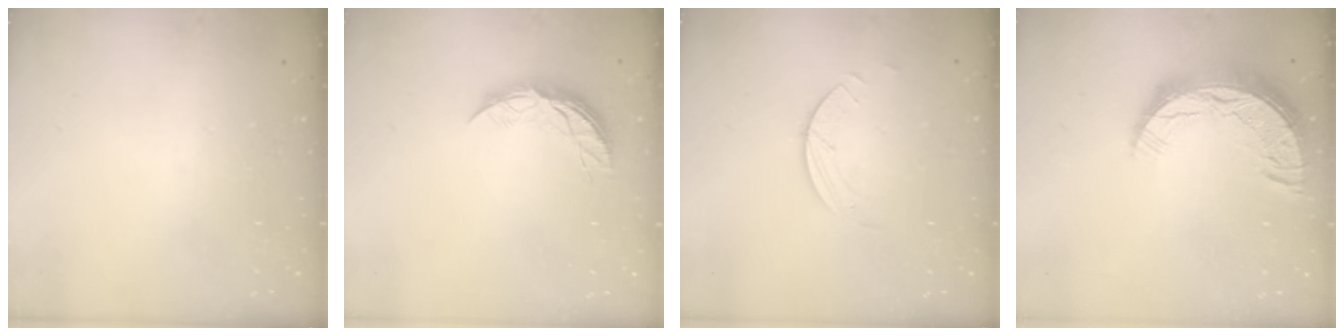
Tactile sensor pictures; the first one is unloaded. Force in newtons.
{"total": 8.8, "press": 8.8, "slide": 0.5}
{"total": 1.7, "press": 1.7, "slide": 0.2}
{"total": 14.4, "press": 14.3, "slide": 1.2}